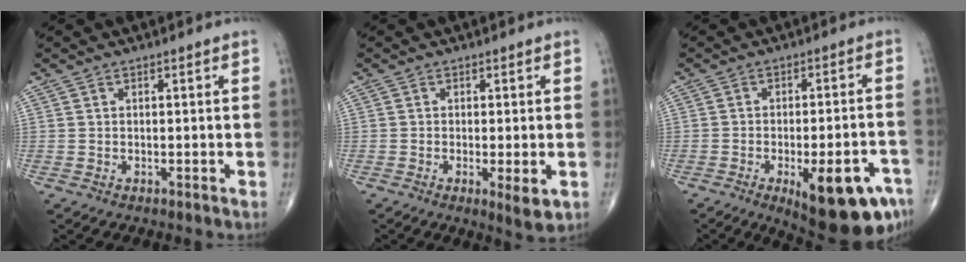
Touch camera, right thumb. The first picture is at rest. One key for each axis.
{"total": 4.2, "fx": -1.1, "fy": 0.9, "fz": 3.9, "tx": -0.065, "ty": -0.014, "tz": -0.020}
{"total": 16.6, "fx": -8.1, "fy": 5.5, "fz": 13.4, "tx": -0.123, "ty": 0.024, "tz": -0.097}